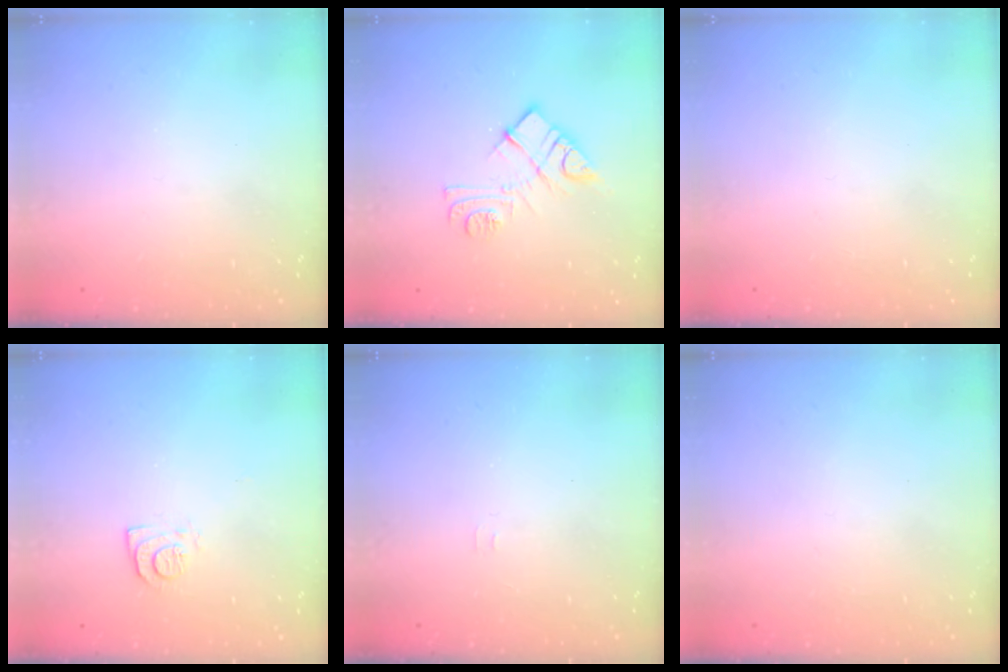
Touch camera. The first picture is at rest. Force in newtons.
{"total": 11.1, "press": 11.1, "slide": 0.5}
{"total": 1.6, "press": 1.6, "slide": 0.1}
{"total": 6.8, "press": 6.7, "slide": 0.7}
{"total": 3.4, "press": 3.3, "slide": 0.4}
{"total": 1.7, "press": 1.7, "slide": 0.1}